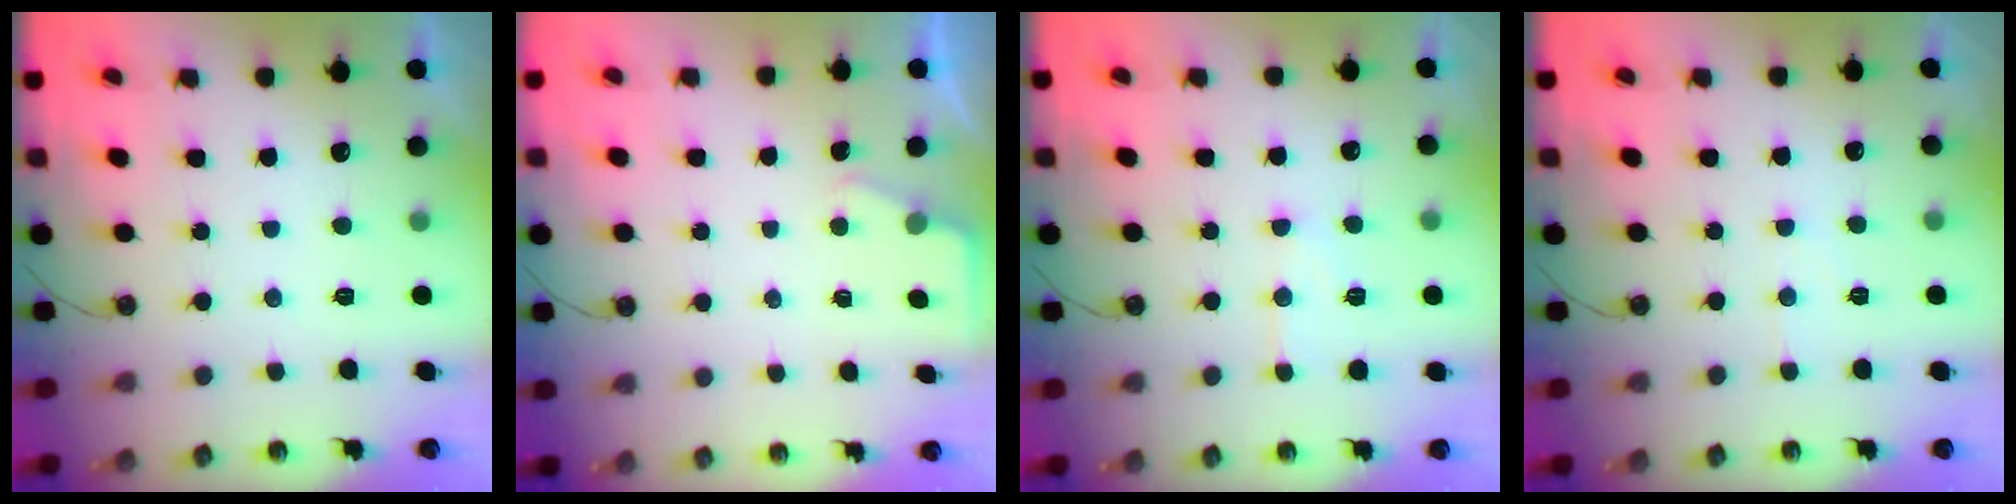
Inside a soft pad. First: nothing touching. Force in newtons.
{"total": 2.1, "press": 2.1, "slide": 0.3}
{"total": 7.2, "press": 7.2, "slide": 0.6}
{"total": 4.6, "press": 4.6, "slide": 0.7}